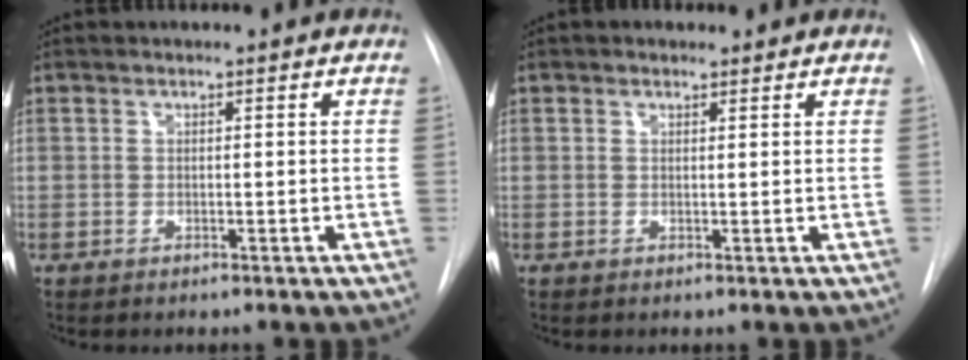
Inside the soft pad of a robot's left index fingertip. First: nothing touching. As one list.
[{"total": 1.1, "force": [0.8, 0.7, 0.2], "torque": [-0.004, 0.002, 0.008]}]